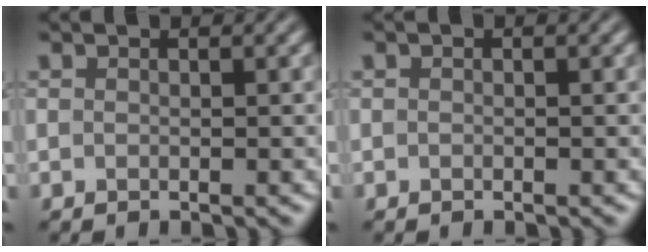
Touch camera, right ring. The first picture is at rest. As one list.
[{"total": 0.0}]